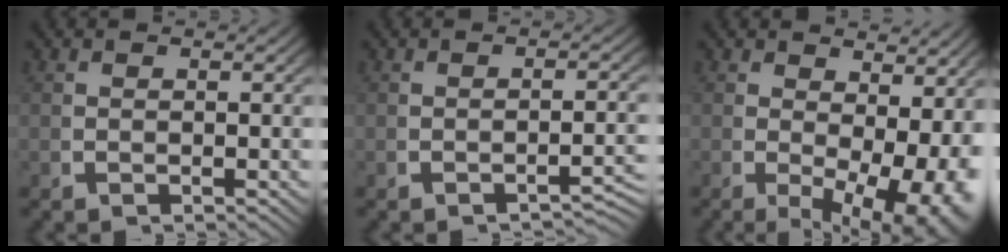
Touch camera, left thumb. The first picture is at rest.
{"total": 2.5, "force": [-2.1, 0.4, 1.3], "torque": [-0.021, 0.002, -0.031]}
{"total": 7.8, "force": [-0.8, 4.5, 6.3], "torque": [-0.093, -0.040, 0.007]}